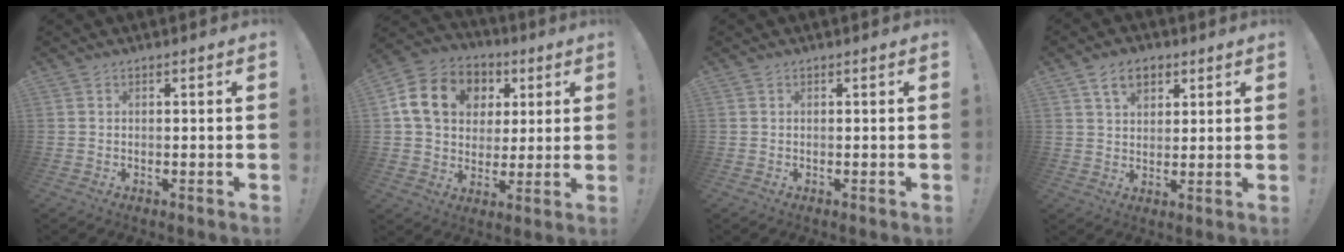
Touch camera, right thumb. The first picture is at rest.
{"total": 16.6, "force": [5.4, 13.2, 8.6], "torque": [-0.128, -0.001, 0.112]}
{"total": 0.0}
{"total": 7.6, "force": [4.1, 4.9, 4.1], "torque": [-0.071, -0.004, 0.077]}